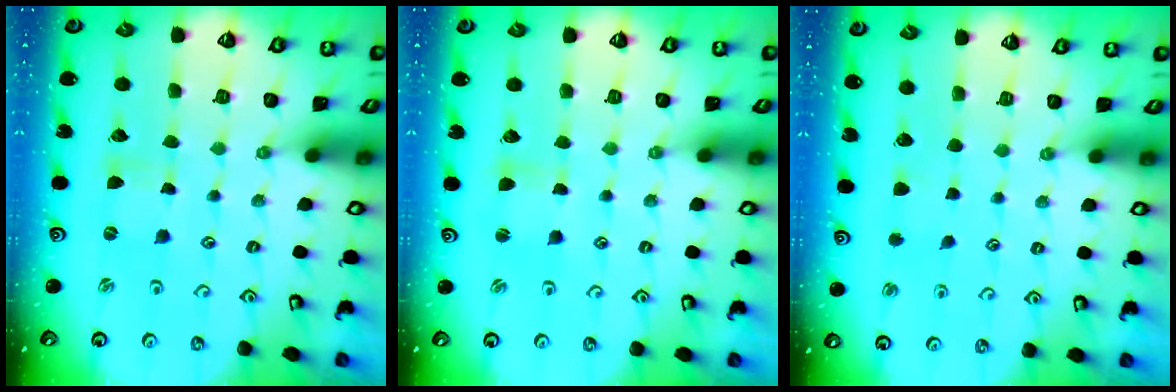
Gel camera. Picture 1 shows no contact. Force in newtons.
{"total": 1.7, "press": 1.6, "slide": 0.4}
{"total": 2.9, "press": 2.9, "slide": 0.4}